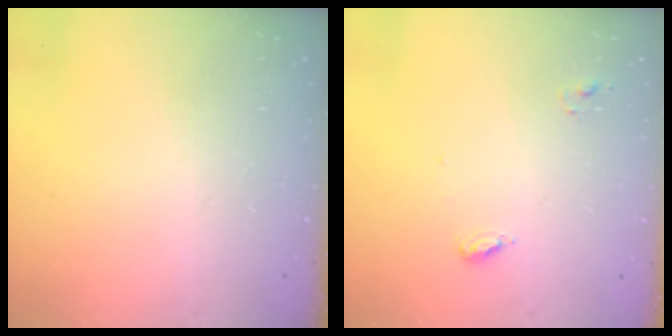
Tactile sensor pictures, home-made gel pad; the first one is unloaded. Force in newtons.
{"total": 5.9, "press": 5.9, "slide": 0.3}